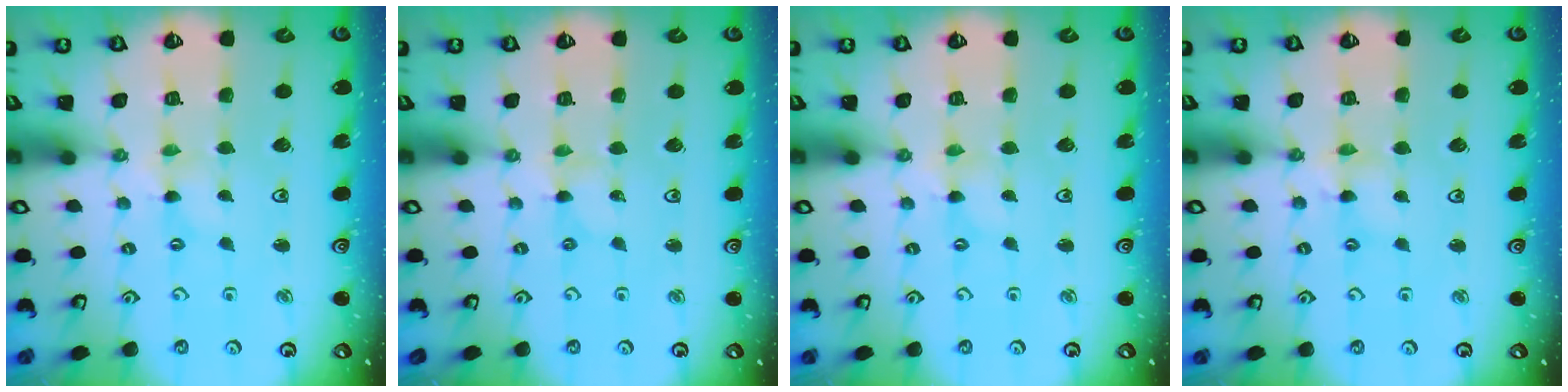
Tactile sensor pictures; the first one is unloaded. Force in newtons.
{"total": 0.0}
{"total": 0.0}
{"total": 3.2, "press": 3.2, "slide": 0.3}